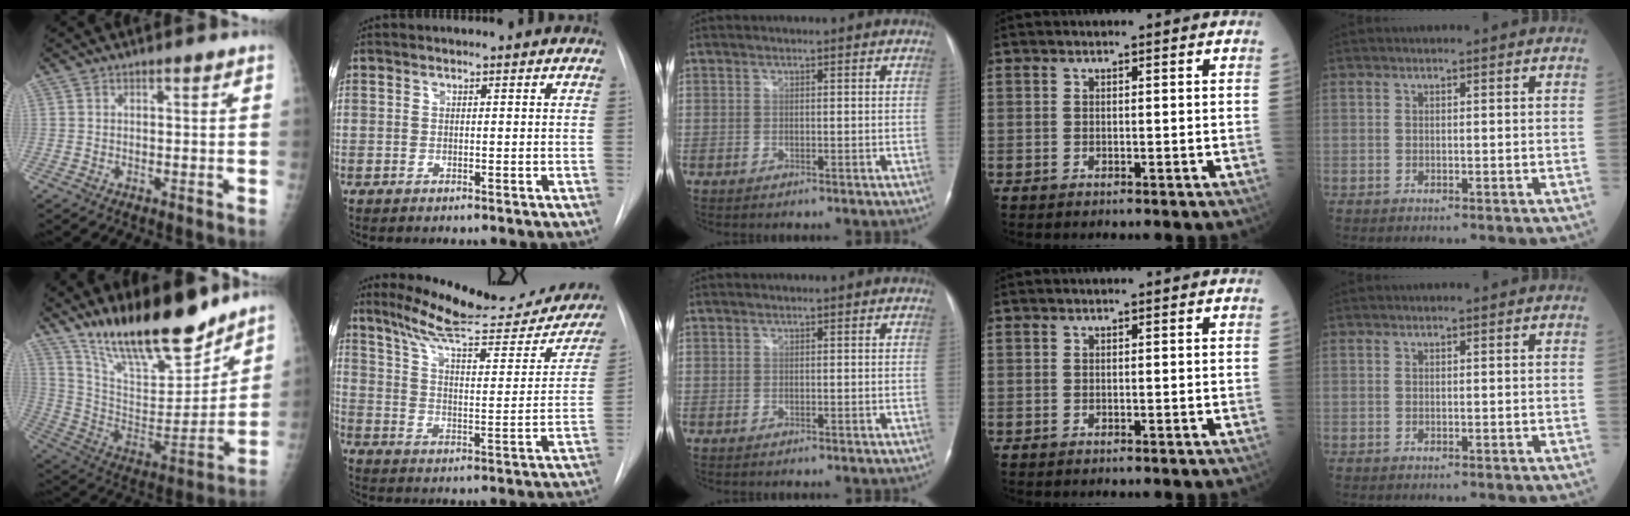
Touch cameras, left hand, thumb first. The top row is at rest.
{"thumb": {"total": 21.4, "force": [17.1, 5.9, 11.3], "torque": [-0.156, -0.097, 0.301]}, "index": {"total": 25.4, "force": [22.0, 4.6, 11.8], "torque": [-0.164, -0.046, 0.290]}}